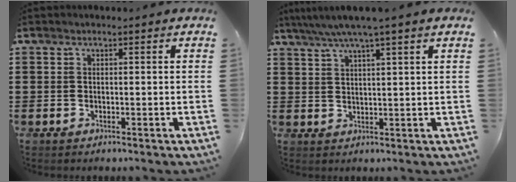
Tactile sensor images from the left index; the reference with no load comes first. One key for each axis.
{"total": 4.0, "fx": 2.9, "fy": -0.5, "fz": 2.7, "tx": -0.060, "ty": -0.007, "tz": 0.050}